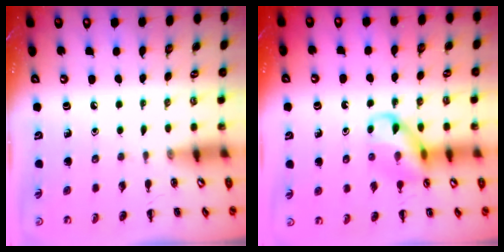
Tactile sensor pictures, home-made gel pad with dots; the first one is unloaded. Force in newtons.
{"total": 11.5, "press": 11.4, "slide": 1.3}